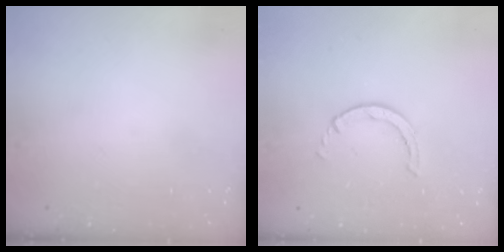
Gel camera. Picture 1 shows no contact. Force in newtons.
{"total": 0.8, "press": 0.7, "slide": 0.2}